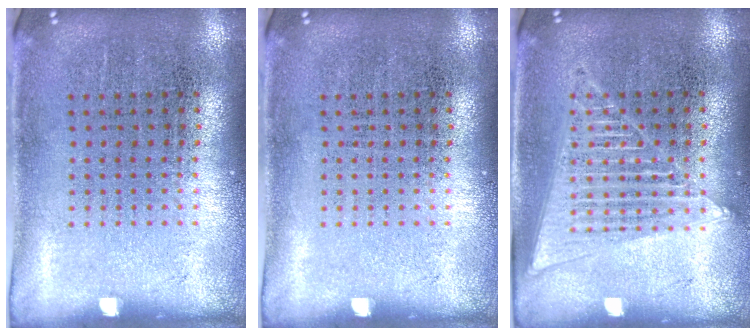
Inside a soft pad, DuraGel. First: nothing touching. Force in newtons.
{"total": 0.0}
{"total": 1.5, "press": 1.5, "slide": 0.1}